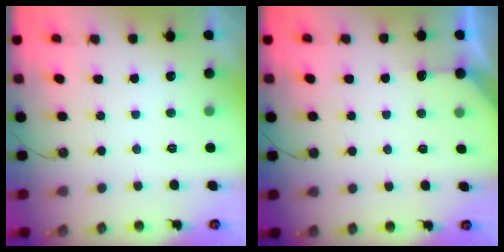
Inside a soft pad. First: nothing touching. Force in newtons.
{"total": 3.6, "press": 3.6, "slide": 0.4}